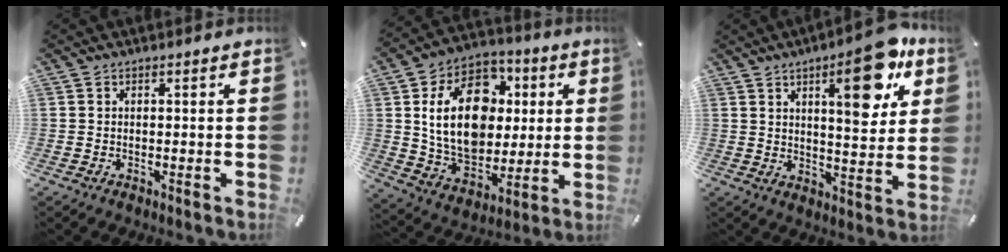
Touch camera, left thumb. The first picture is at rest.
{"total": 20.3, "force": [3.4, 15.3, 13.0], "torque": [-0.243, -0.001, 0.063]}
{"total": 16.1, "force": [8.1, 6.0, 12.6], "torque": [-0.156, -0.040, 0.120]}